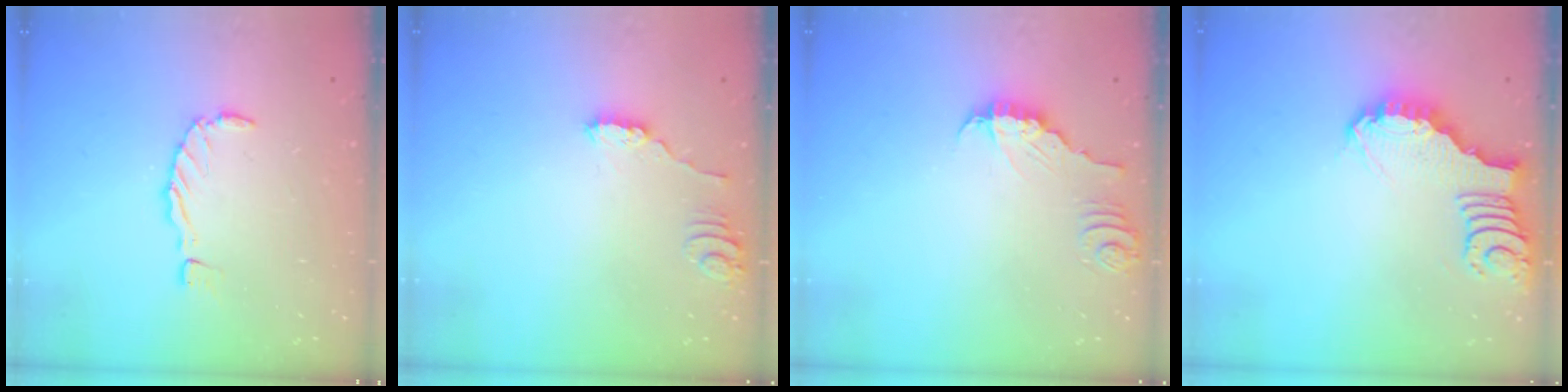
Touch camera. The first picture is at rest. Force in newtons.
{"total": 1.6, "press": 1.5, "slide": 0.1}
{"total": 3.9, "press": 3.9, "slide": 0.2}
{"total": 3.8, "press": 3.8, "slide": 0.1}